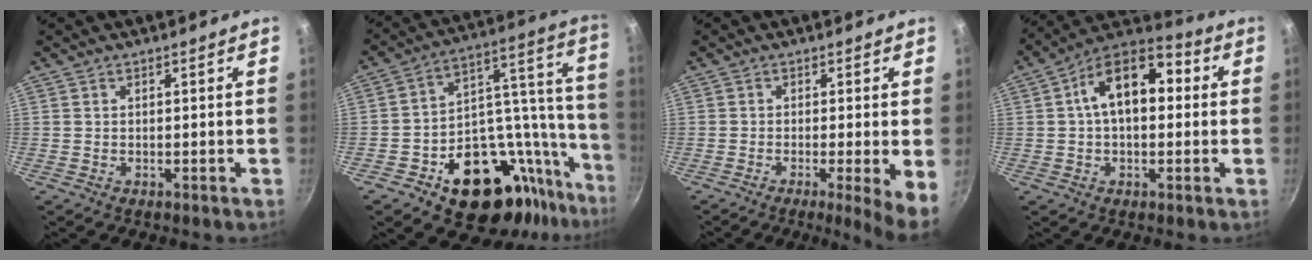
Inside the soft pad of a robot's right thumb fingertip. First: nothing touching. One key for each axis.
{"total": 24.3, "fx": -13.1, "fy": 12.9, "fz": 15.9, "tx": -0.136, "ty": 0.132, "tz": -0.185}
{"total": 6.0, "fx": -1.7, "fy": 0.4, "fz": 5.8, "tx": -0.095, "ty": -0.015, "tz": -0.031}
{"total": 14.4, "fx": 2.2, "fy": 8.5, "fz": 11.5, "tx": -0.167, "ty": 0.039, "tz": 0.024}